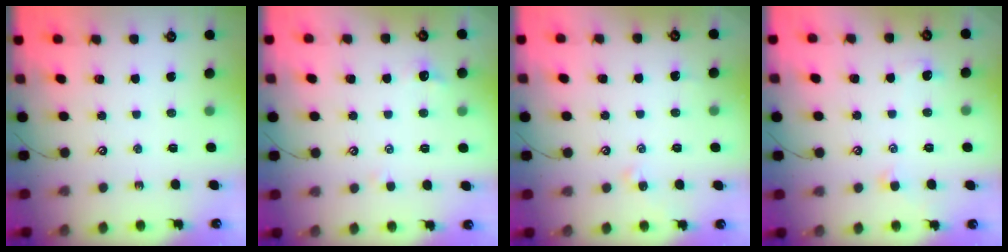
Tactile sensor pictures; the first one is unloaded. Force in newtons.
{"total": 0.6, "press": 0.1, "slide": 0.6}
{"total": 0.0}
{"total": 0.6, "press": 0.2, "slide": 0.6}